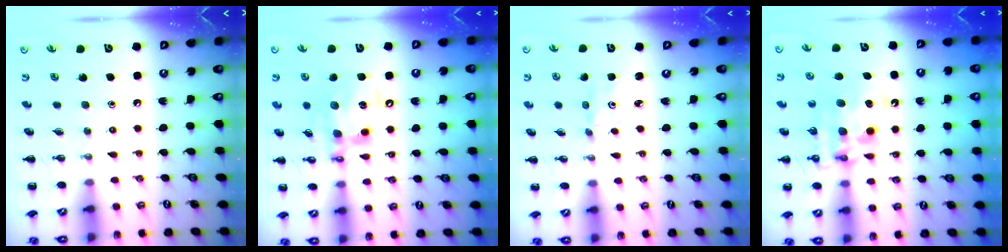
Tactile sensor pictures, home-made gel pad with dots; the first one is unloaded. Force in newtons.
{"total": 14.5, "press": 14.1, "slide": 3.2}
{"total": 1.6, "press": 1.6, "slide": 0.2}
{"total": 12.5, "press": 12.1, "slide": 2.9}